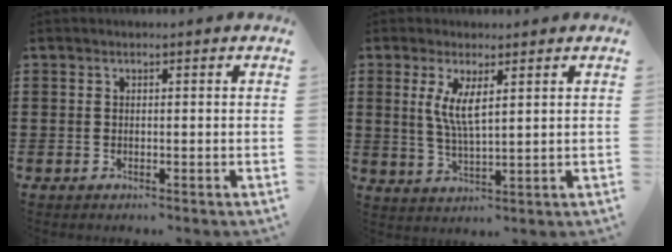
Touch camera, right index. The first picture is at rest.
{"total": 5.0, "force": [1.7, 1.3, 4.6], "torque": [-0.096, 0.000, 0.029]}